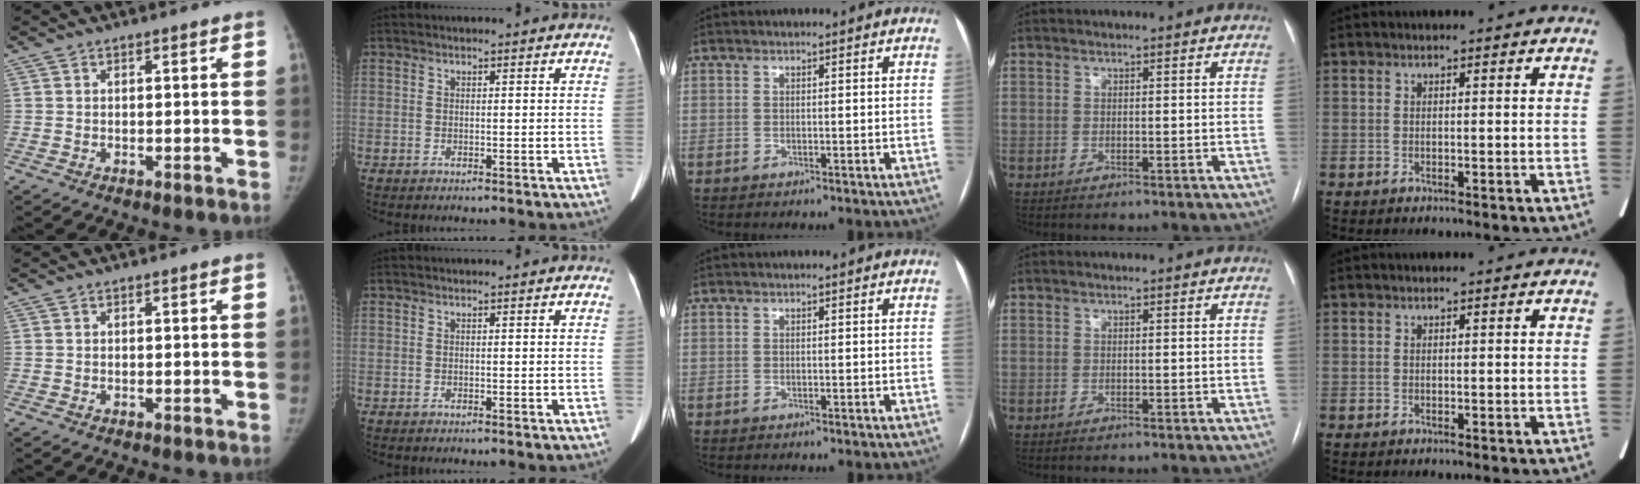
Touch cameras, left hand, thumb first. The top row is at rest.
{}